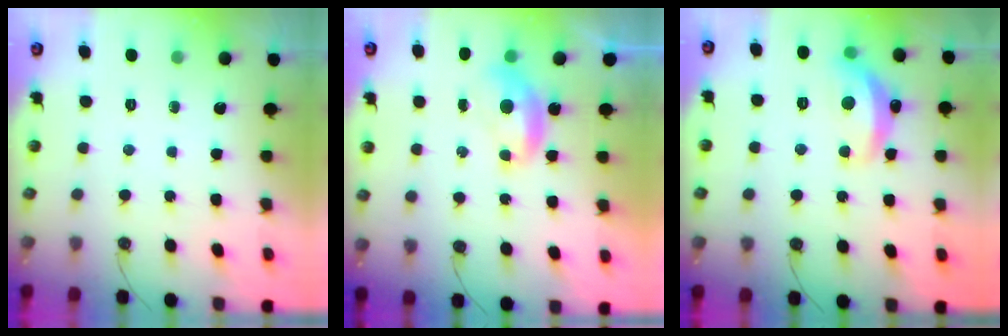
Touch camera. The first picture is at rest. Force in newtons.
{"total": 1.1, "press": 0.8, "slide": 0.8}
{"total": 7.4, "press": 7.4, "slide": 0.6}